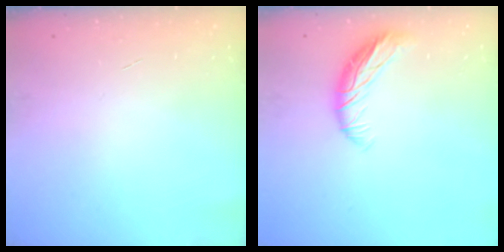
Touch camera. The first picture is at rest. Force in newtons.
{"total": 10.2, "press": 10.1, "slide": 1.6}